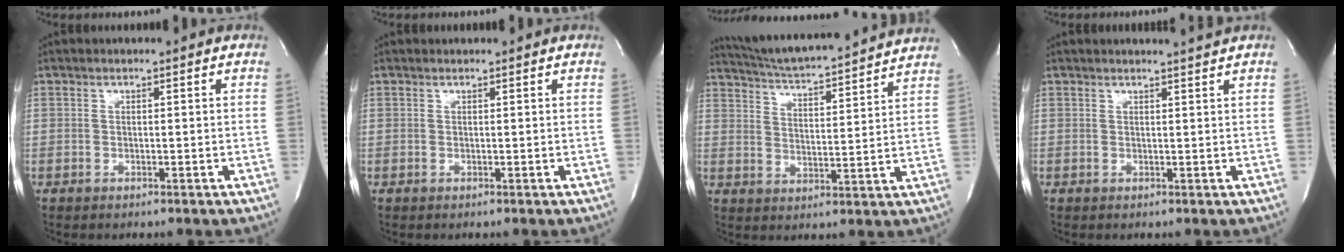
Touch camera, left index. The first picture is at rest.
{"total": 0.6, "force": [0.6, 0.0, 0.0], "torque": [-0.003, 0.008, 0.011]}
{"total": 18.6, "force": [17.3, 0.7, 6.7], "torque": [-0.117, 0.005, 0.249]}
{"total": 2.2, "force": [2.0, -0.8, 0.3], "torque": [-0.010, -0.010, 0.026]}